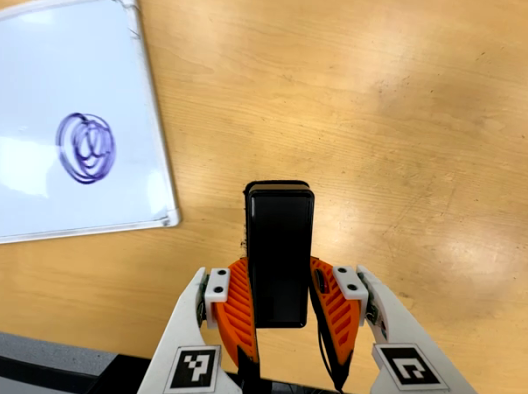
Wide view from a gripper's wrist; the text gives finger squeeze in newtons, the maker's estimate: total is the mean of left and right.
{"total": 5.1, "left": 3.6, "right": 6.6}